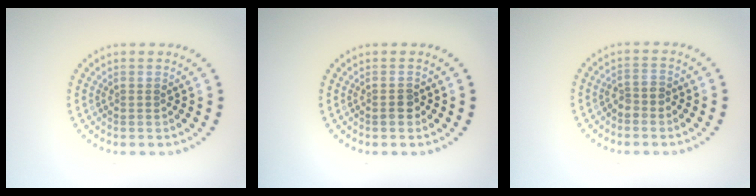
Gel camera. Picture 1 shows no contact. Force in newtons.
{"total": 1.3, "press": 1.2, "slide": 0.4}
{"total": 1.6, "press": 1.3, "slide": 0.9}